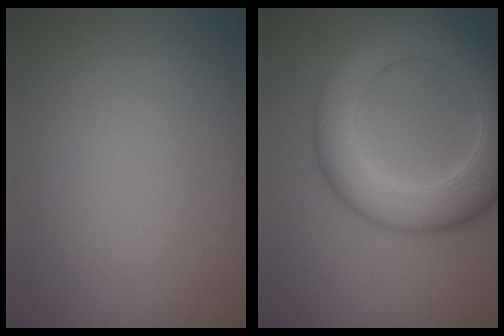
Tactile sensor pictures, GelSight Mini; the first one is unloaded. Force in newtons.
{"total": 8.5, "press": 8.5, "slide": 0.4}